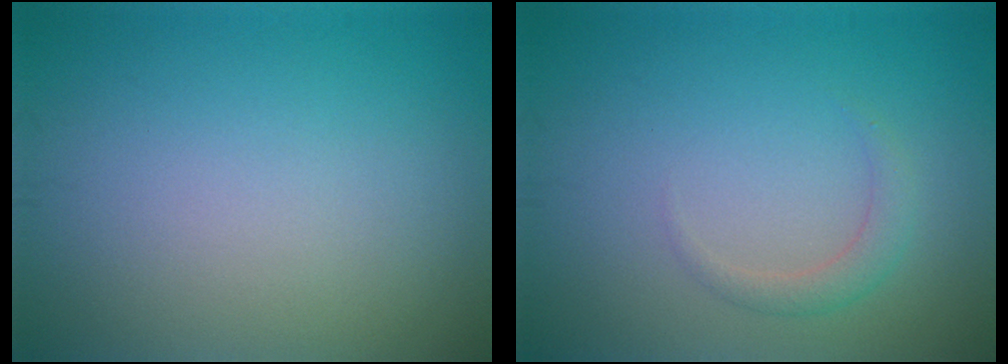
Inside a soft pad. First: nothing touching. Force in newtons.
{"total": 1.6, "press": 1.6, "slide": 0.1}